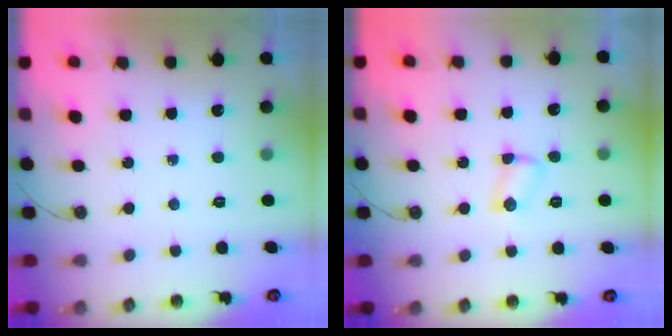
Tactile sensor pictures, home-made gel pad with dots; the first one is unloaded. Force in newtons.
{"total": 2.9, "press": 2.9, "slide": 0.5}